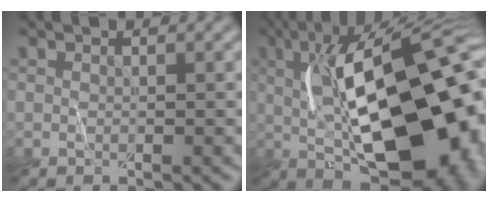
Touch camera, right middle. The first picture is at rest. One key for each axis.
{"total": 19.5, "fx": -0.3, "fy": 8.8, "fz": 17.4, "tx": -0.250, "ty": 0.005, "tz": 0.005}